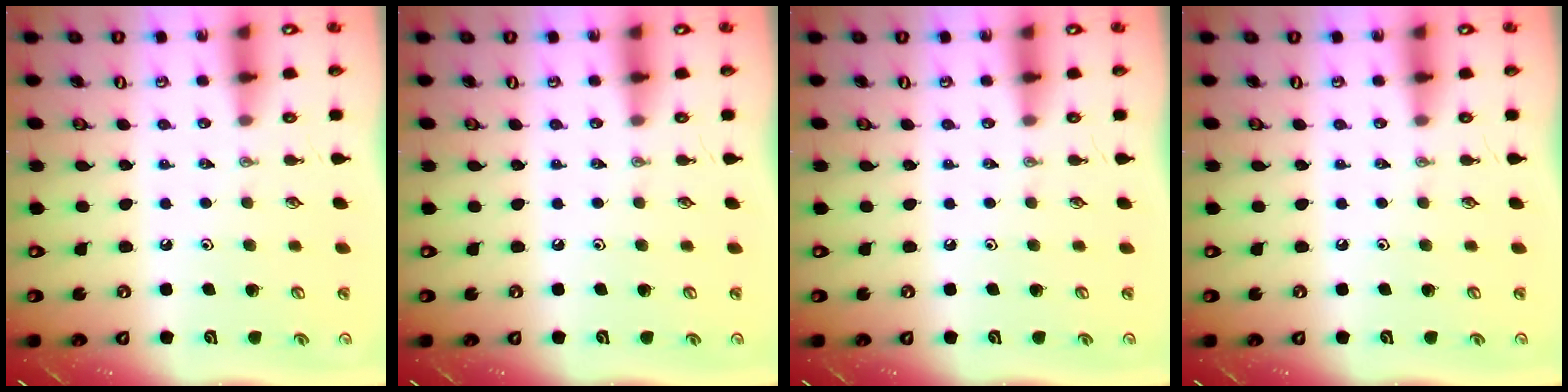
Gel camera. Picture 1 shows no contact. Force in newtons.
{"total": 0.0}
{"total": 0.0}
{"total": 0.0}